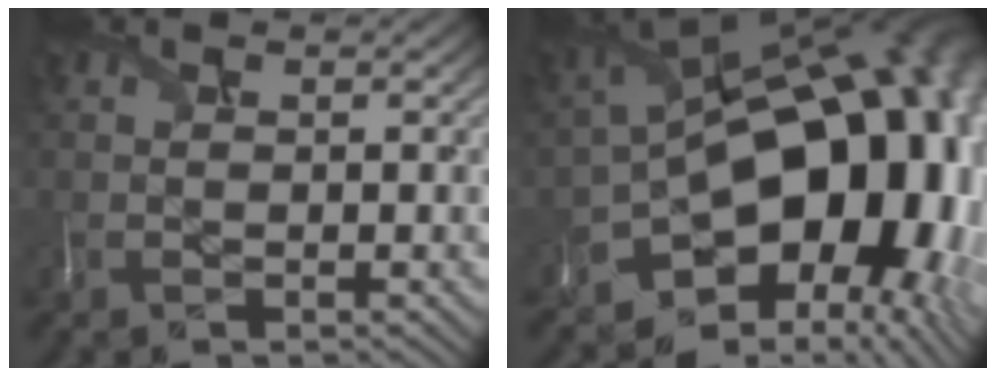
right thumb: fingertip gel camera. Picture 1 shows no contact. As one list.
[{"total": 17.3, "force": [-4.6, 11.1, 12.5], "torque": [-0.163, -0.024, -0.050]}]